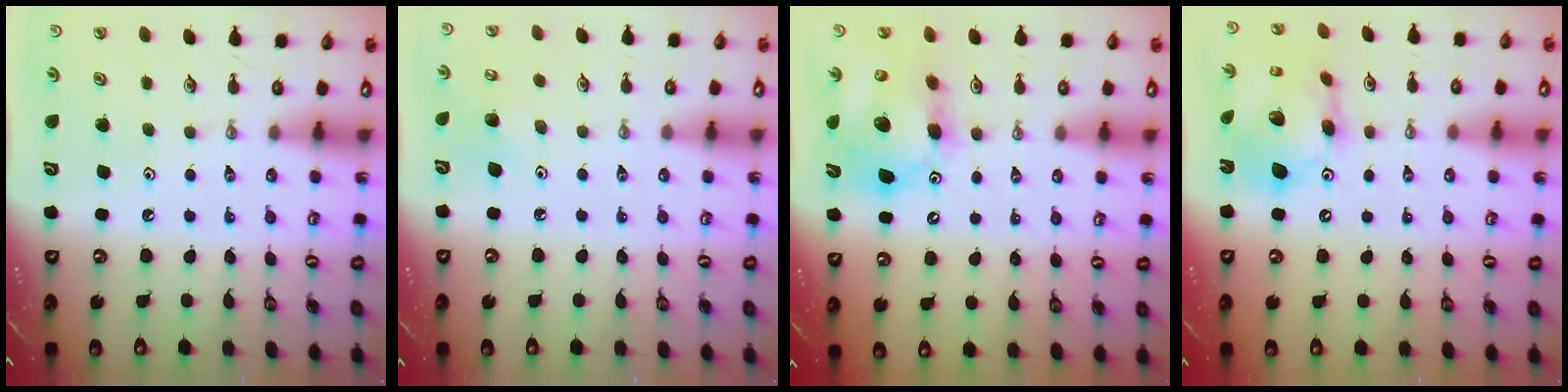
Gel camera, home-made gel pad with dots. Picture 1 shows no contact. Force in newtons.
{"total": 6.9, "press": 6.8, "slide": 0.8}
{"total": 14.7, "press": 14.5, "slide": 2.4}
{"total": 15.2, "press": 15.1, "slide": 1.4}